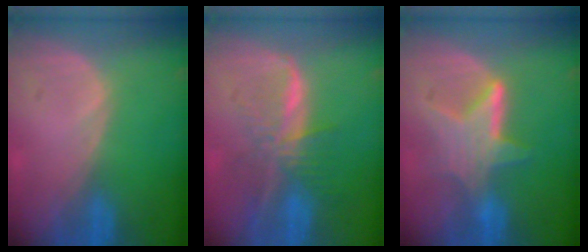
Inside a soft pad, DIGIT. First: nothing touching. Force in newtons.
{"total": 8.0, "press": 6.7, "slide": 4.3}
{"total": 6.2, "press": 6.1, "slide": 0.9}